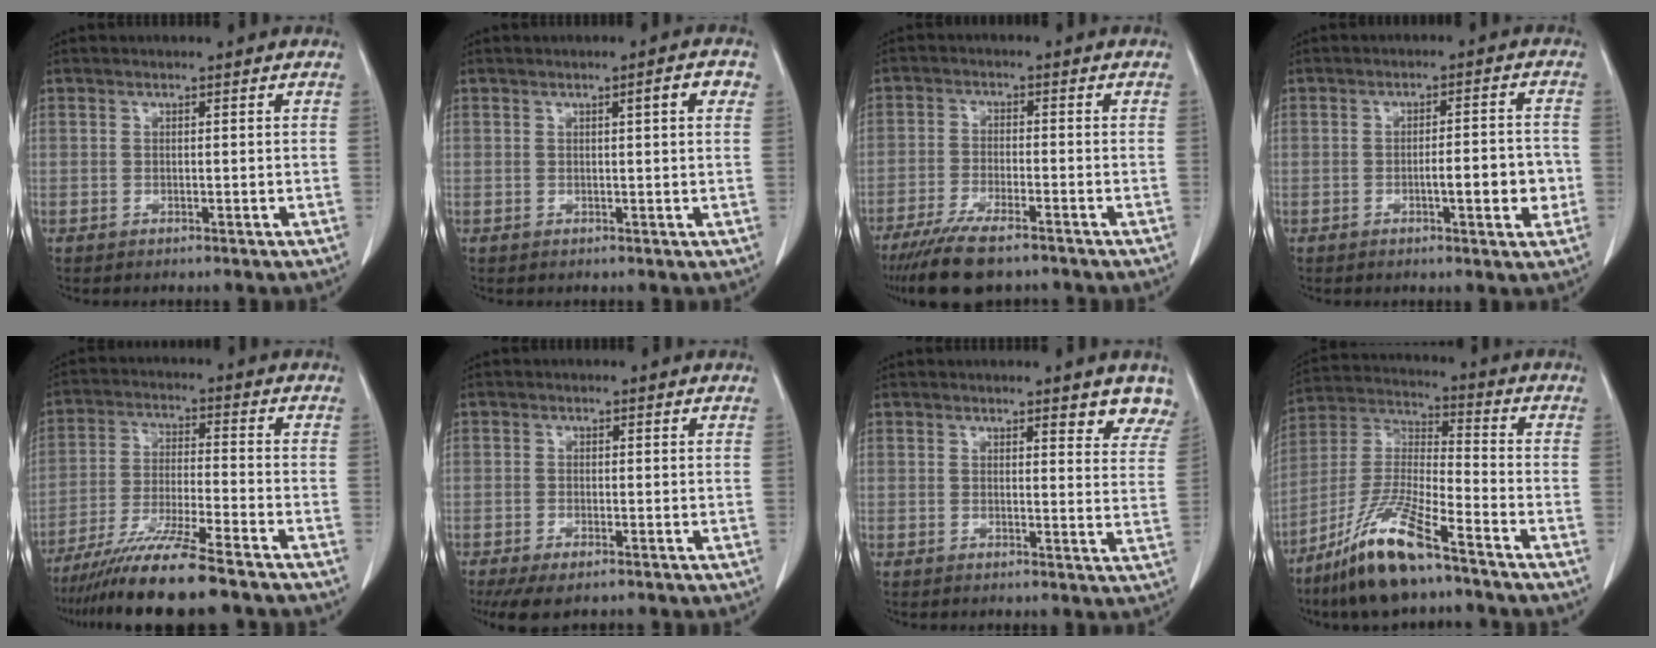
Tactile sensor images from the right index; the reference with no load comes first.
{"total": 2.9, "force": [1.0, 0.2, 2.7], "torque": [-0.034, 0.004, 0.012]}
{"total": 9.6, "force": [-7.5, 1.9, 5.8], "torque": [-0.100, -0.022, -0.122]}
{"total": 6.3, "force": [-1.6, 1.3, 5.9], "torque": [-0.085, 0.008, -0.017]}
{"total": 12.9, "force": [-10.5, -0.4, 7.5], "torque": [-0.126, -0.033, -0.177]}
{"total": 5.5, "force": [-4.0, 1.5, 3.4], "torque": [-0.053, -0.012, -0.063]}
{"total": 5.9, "force": [5.1, 1.4, 2.7], "torque": [-0.016, -0.017, 0.041]}
{"total": 14.4, "force": [-10.0, 1.8, 10.3], "torque": [-0.219, -0.020, -0.188]}